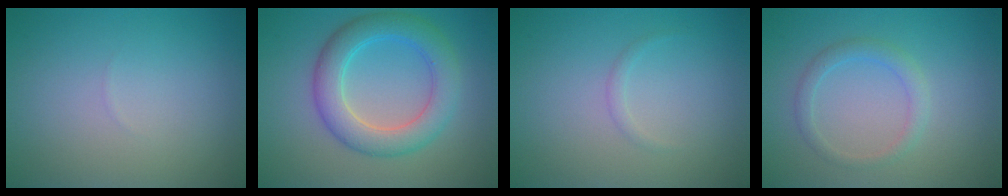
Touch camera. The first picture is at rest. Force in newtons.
{"total": 5.4, "press": 5.4, "slide": 0.1}
{"total": 0.6, "press": 0.6, "slide": 0.1}
{"total": 1.8, "press": 1.8, "slide": 0.1}